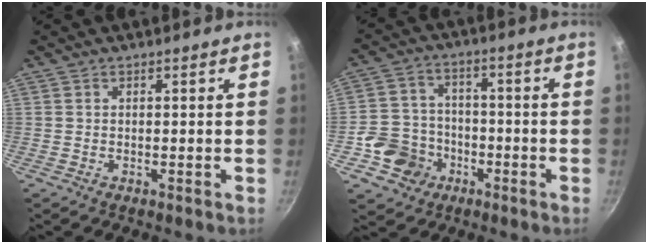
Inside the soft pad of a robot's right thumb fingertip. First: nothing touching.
{"total": 9.6, "force": [-4.0, 8.3, 2.7], "torque": [-0.023, 0.030, -0.068]}